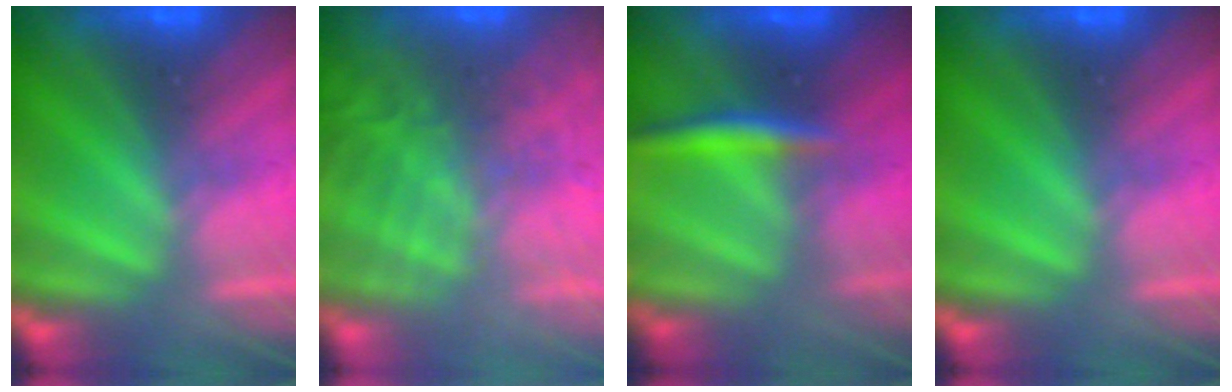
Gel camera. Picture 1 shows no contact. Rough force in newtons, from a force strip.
{"total": 6.9}
{"total": 3.0}
{"total": 0.0}